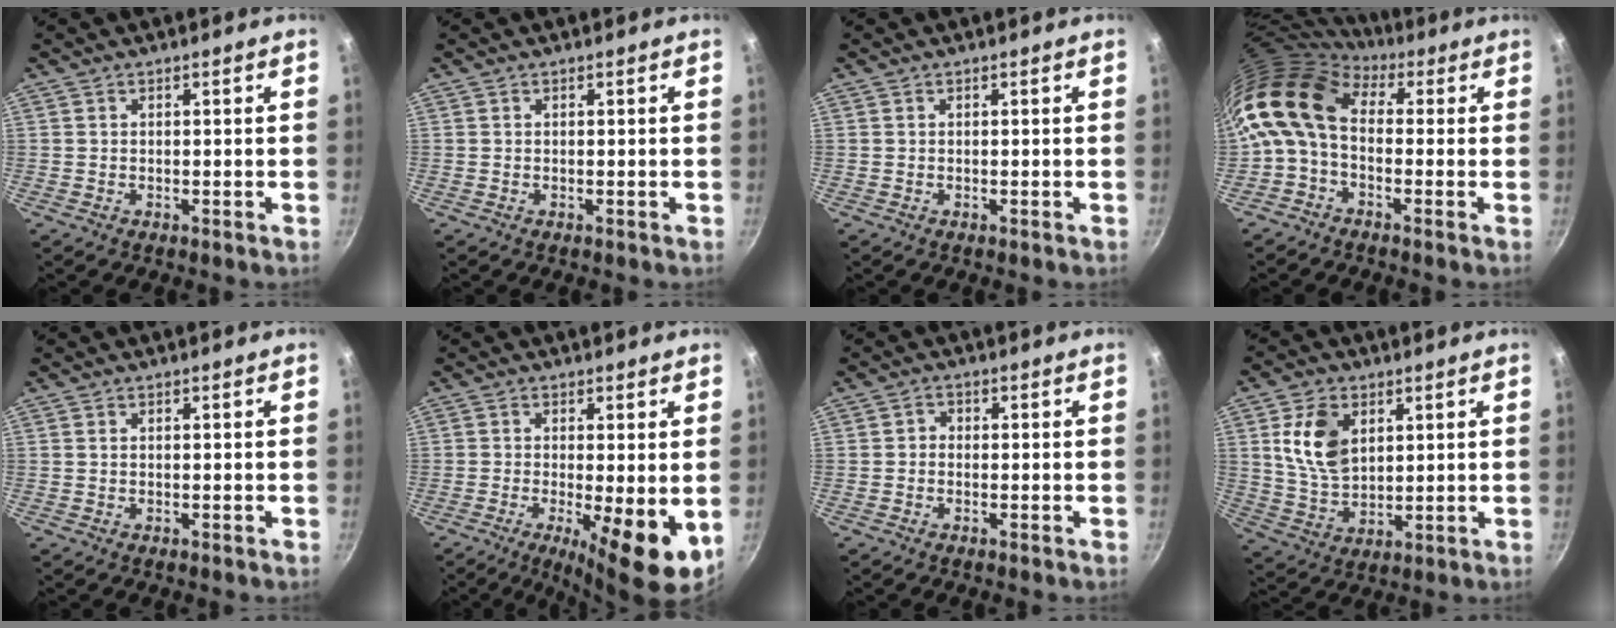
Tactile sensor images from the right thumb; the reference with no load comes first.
{"total": 0.0}
{"total": 0.0}
{"total": 12.9, "force": [0.8, 8.7, 9.5], "torque": [-0.179, 0.026, -0.008]}
{"total": 0.0}
{"total": 10.0, "force": [-2.0, 2.4, 9.5], "torque": [-0.140, -0.011, -0.024]}
{"total": 1.3, "force": [-0.4, 1.2, 0.5], "torque": [-0.006, 0.006, -0.011]}
{"total": 10.7, "force": [3.5, 7.0, 7.4], "torque": [-0.125, -0.019, 0.072]}